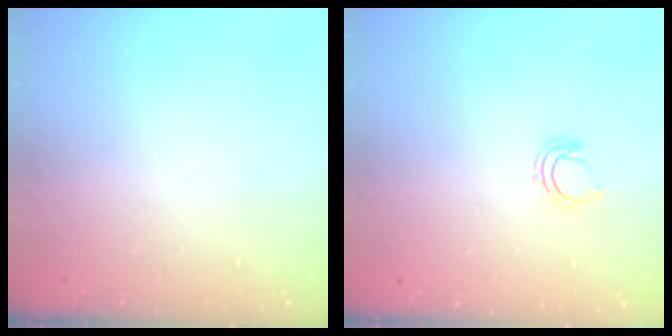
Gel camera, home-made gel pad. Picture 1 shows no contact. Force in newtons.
{"total": 2.9, "press": 2.9, "slide": 0.3}